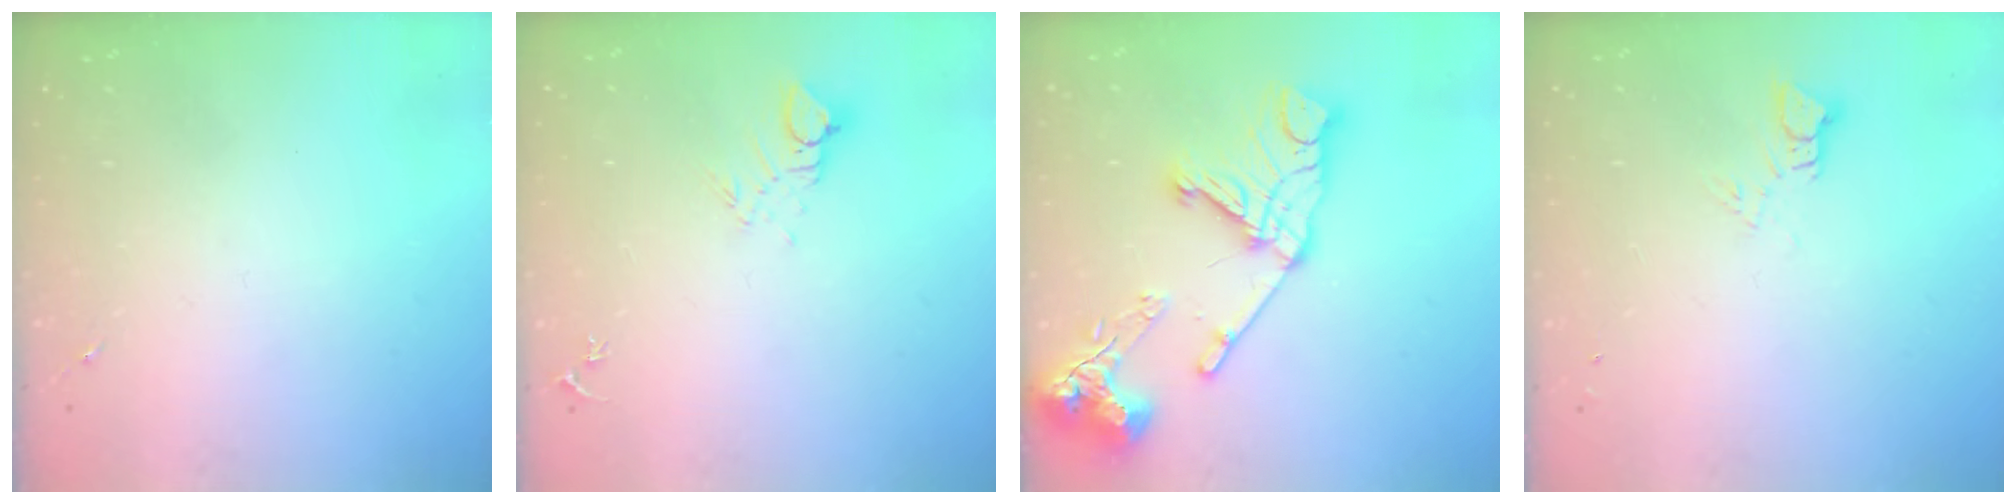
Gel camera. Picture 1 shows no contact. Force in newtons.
{"total": 6.7, "press": 6.7, "slide": 0.4}
{"total": 20.1, "press": 20.0, "slide": 2.3}
{"total": 3.4, "press": 3.4, "slide": 0.1}